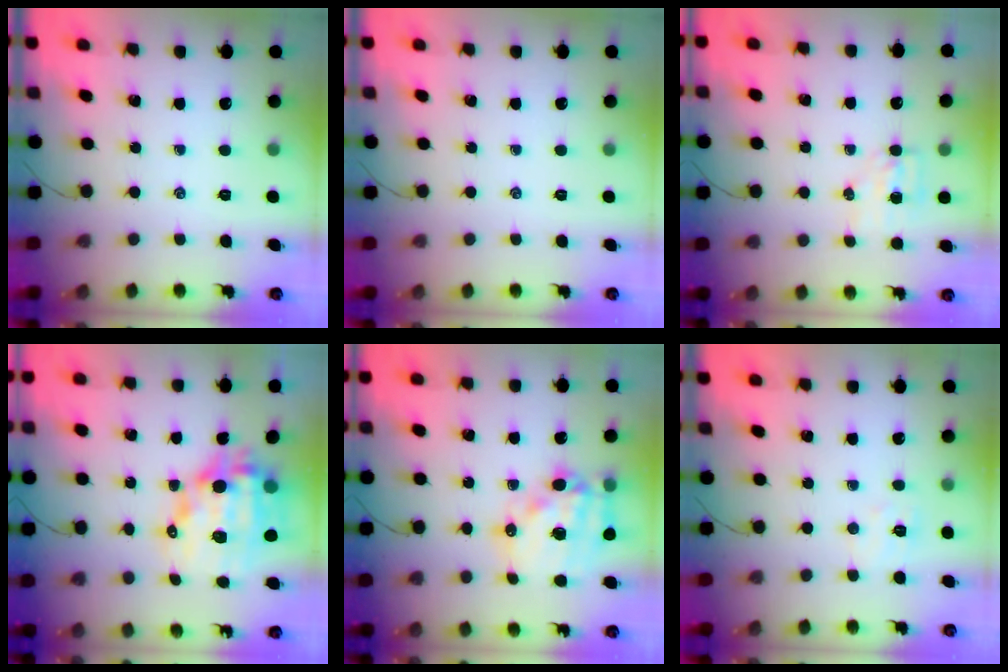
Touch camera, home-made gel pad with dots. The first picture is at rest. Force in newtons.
{"total": 0.0}
{"total": 4.3, "press": 4.2, "slide": 0.7}
{"total": 15.1, "press": 14.6, "slide": 3.8}
{"total": 16.6, "press": 16.1, "slide": 3.7}
{"total": 4.5, "press": 4.4, "slide": 1.2}